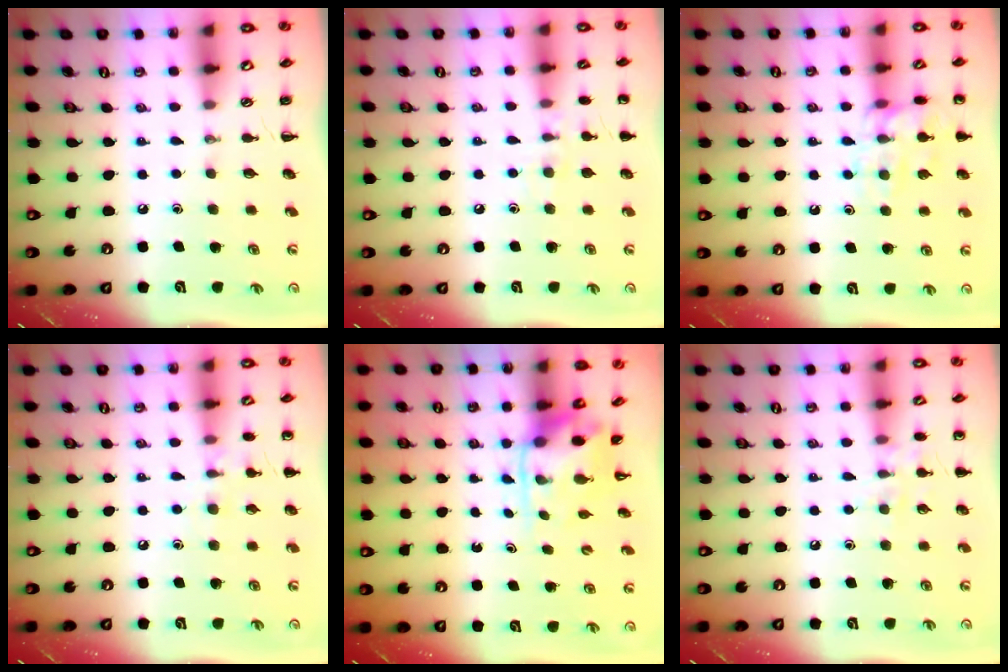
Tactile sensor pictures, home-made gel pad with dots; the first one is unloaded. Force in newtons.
{"total": 7.9, "press": 7.6, "slide": 2.1}
{"total": 13.3, "press": 13.3, "slide": 0.9}
{"total": 7.3, "press": 6.9, "slide": 2.3}
{"total": 3.5, "press": 3.4, "slide": 0.7}
{"total": 7.7, "press": 7.5, "slide": 1.6}